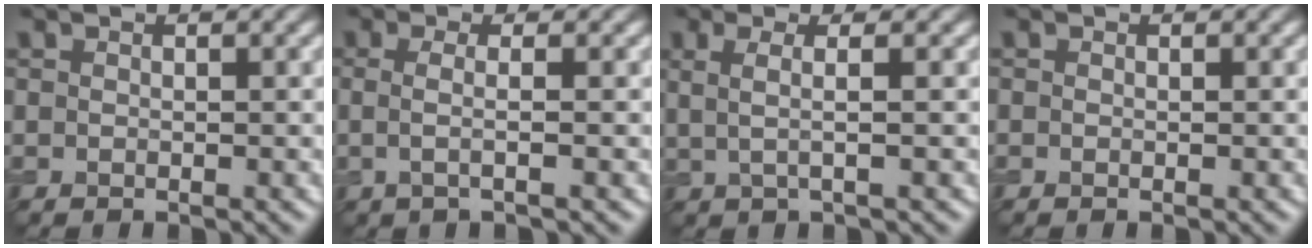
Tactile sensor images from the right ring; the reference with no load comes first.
{"total": 2.2, "force": [-0.1, 0.7, 2.1], "torque": [-0.037, -0.004, -0.010]}
{"total": 2.4, "force": [0.4, 0.7, 2.2], "torque": [-0.048, -0.003, 0.003]}
{"total": 0.0}